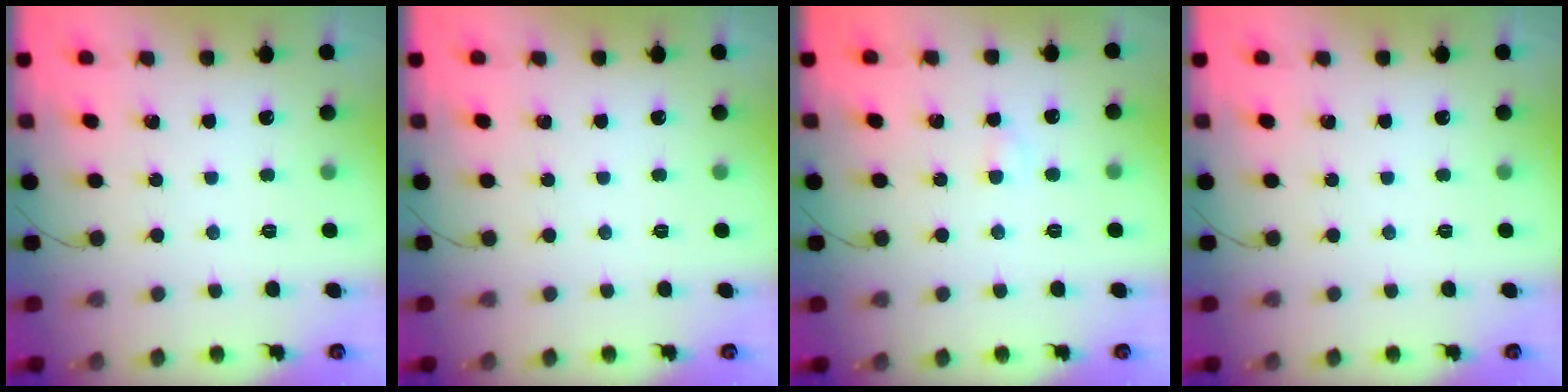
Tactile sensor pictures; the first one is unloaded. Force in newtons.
{"total": 0.0}
{"total": 2.2, "press": 2.0, "slide": 0.8}
{"total": 0.0}